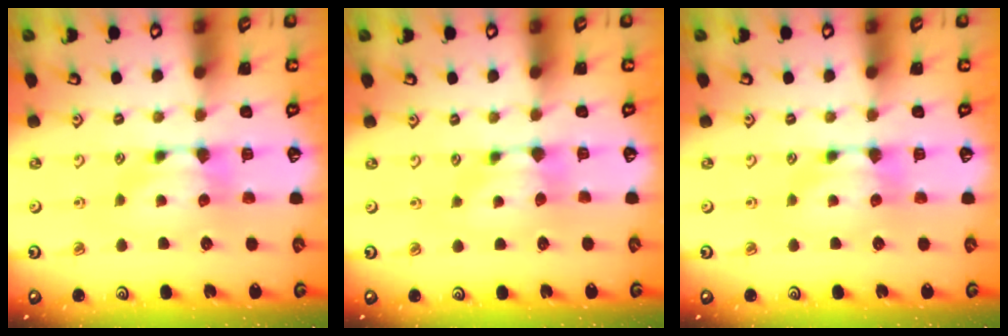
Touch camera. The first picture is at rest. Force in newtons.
{"total": 0.7, "press": 0.4, "slide": 0.6}
{"total": 0.0}